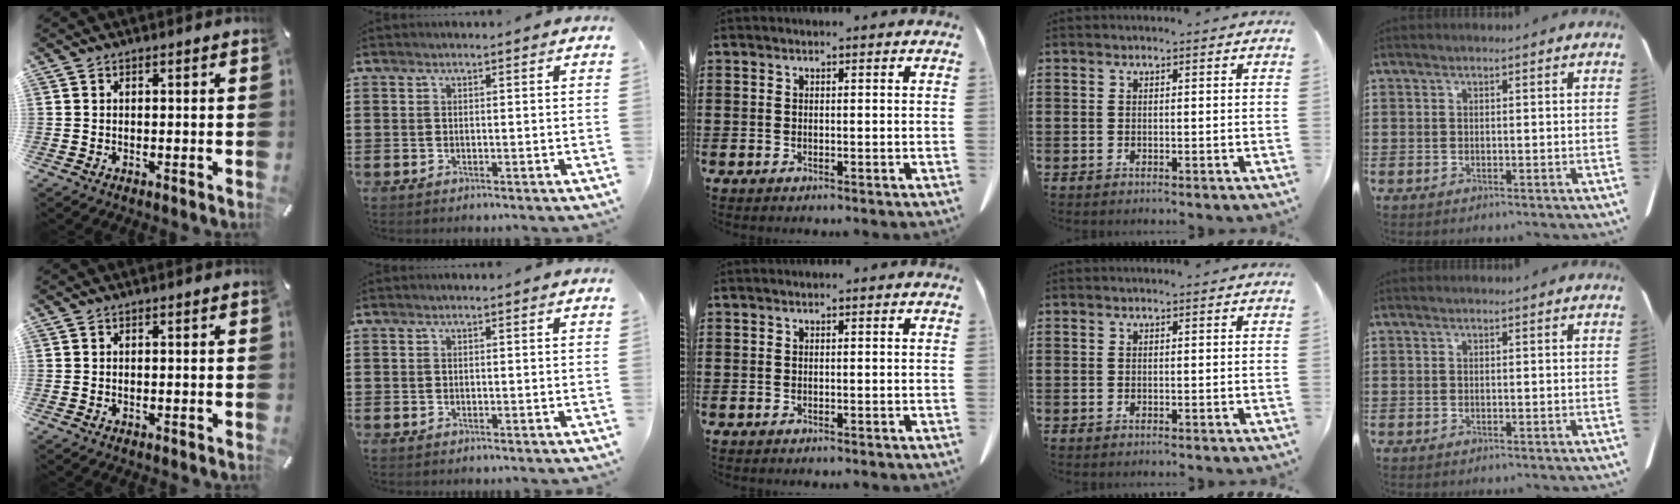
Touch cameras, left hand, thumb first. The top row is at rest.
{}